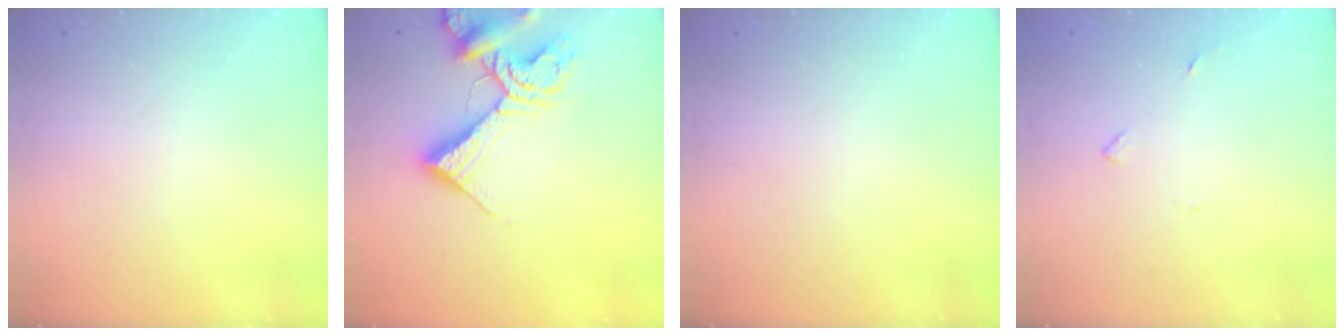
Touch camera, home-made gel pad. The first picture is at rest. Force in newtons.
{"total": 11.6, "press": 11.6, "slide": 1.4}
{"total": 0.0}
{"total": 2.7, "press": 2.6, "slide": 0.3}